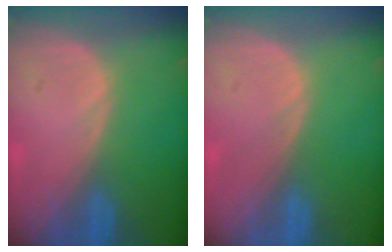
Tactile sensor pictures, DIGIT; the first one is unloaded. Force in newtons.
{"total": 0.0}